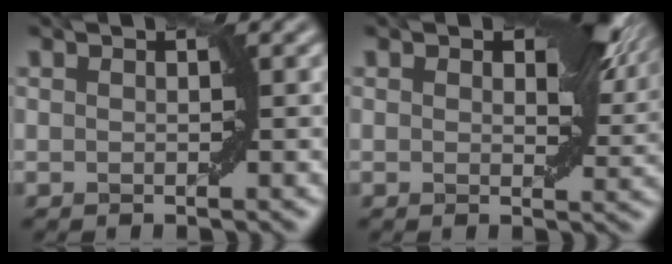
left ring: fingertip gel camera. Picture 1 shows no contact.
{"total": 6.2, "force": [2.4, 3.3, 4.7], "torque": [-0.058, -0.001, 0.034]}